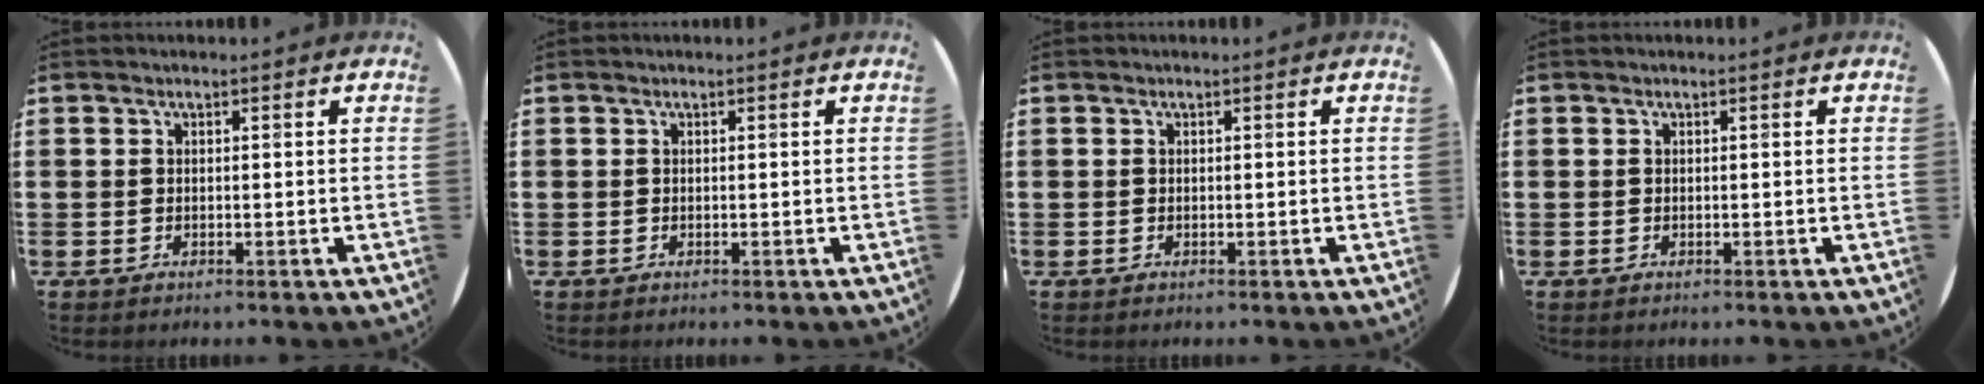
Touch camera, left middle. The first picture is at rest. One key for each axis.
{"total": 0.0}
{"total": 0.0}
{"total": 0.0}